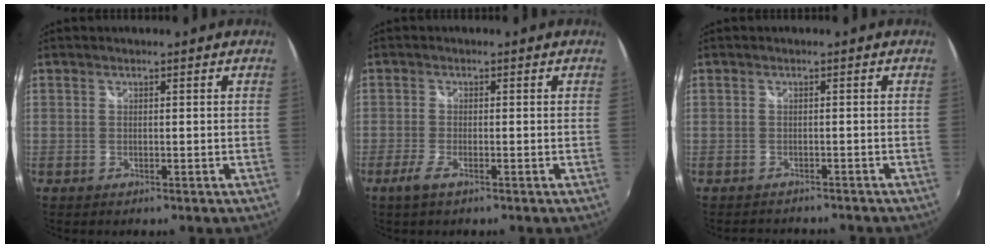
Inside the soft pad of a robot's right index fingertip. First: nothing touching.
{"total": 2.8, "force": [-1.8, 0.5, 2.1], "torque": [-0.050, -0.007, -0.037]}
{"total": 4.3, "force": [-4.0, 1.0, 1.3], "torque": [-0.032, -0.016, -0.059]}